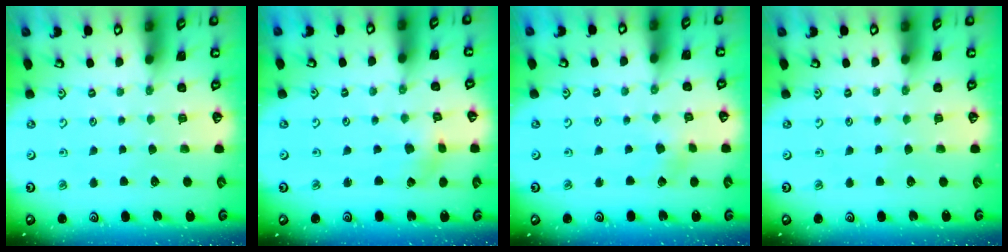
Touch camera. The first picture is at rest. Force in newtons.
{"total": 1.7, "press": 1.7, "slide": 0.3}
{"total": 1.8, "press": 1.8, "slide": 0.4}
{"total": 0.0}